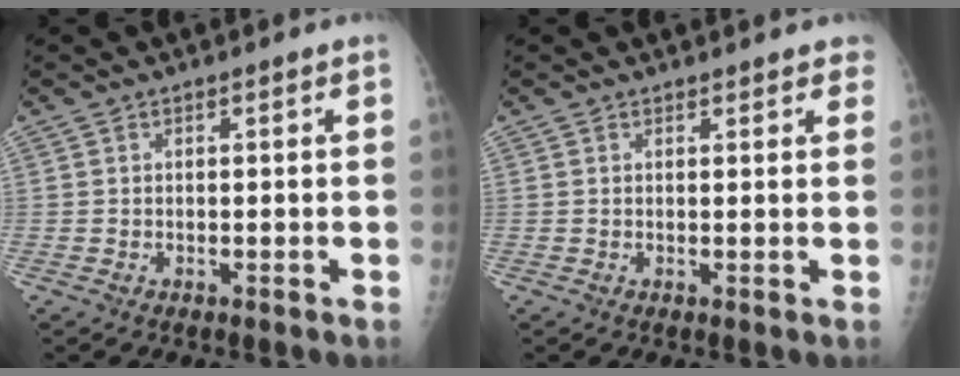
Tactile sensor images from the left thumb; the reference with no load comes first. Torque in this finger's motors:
{"motor_torque": [-0.31, 0.13, -0.12, -0.06, 0.04]}